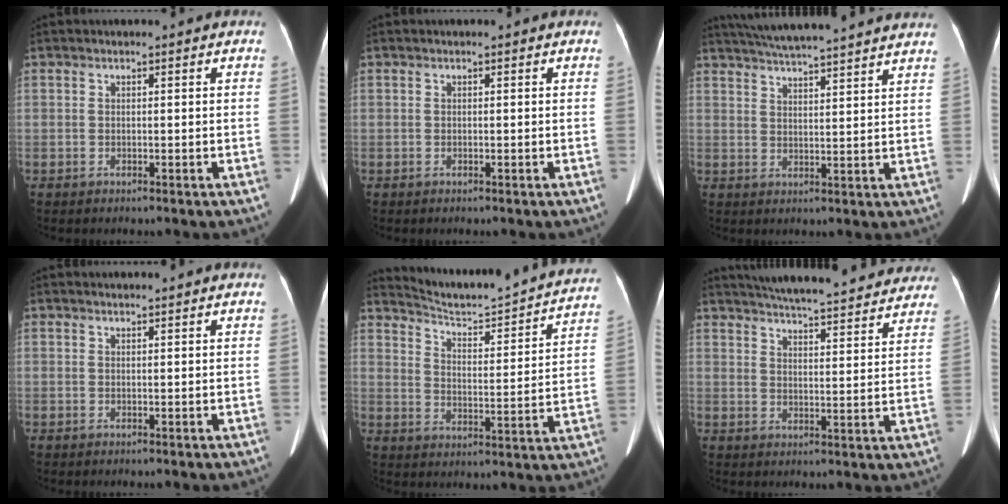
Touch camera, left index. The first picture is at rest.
{"total": 0.0}
{"total": 19.0, "force": [17.3, 0.5, 7.8], "torque": [-0.133, 0.020, 0.233]}
{"total": 2.1, "force": [2.0, -0.1, 0.6], "torque": [-0.009, 0.013, 0.028]}
{"total": 21.0, "force": [19.8, 0.9, 7.1], "torque": [-0.109, -0.048, 0.259]}
{"total": 19.2, "force": [17.2, 3.0, 7.8], "torque": [-0.114, 0.028, 0.223]}